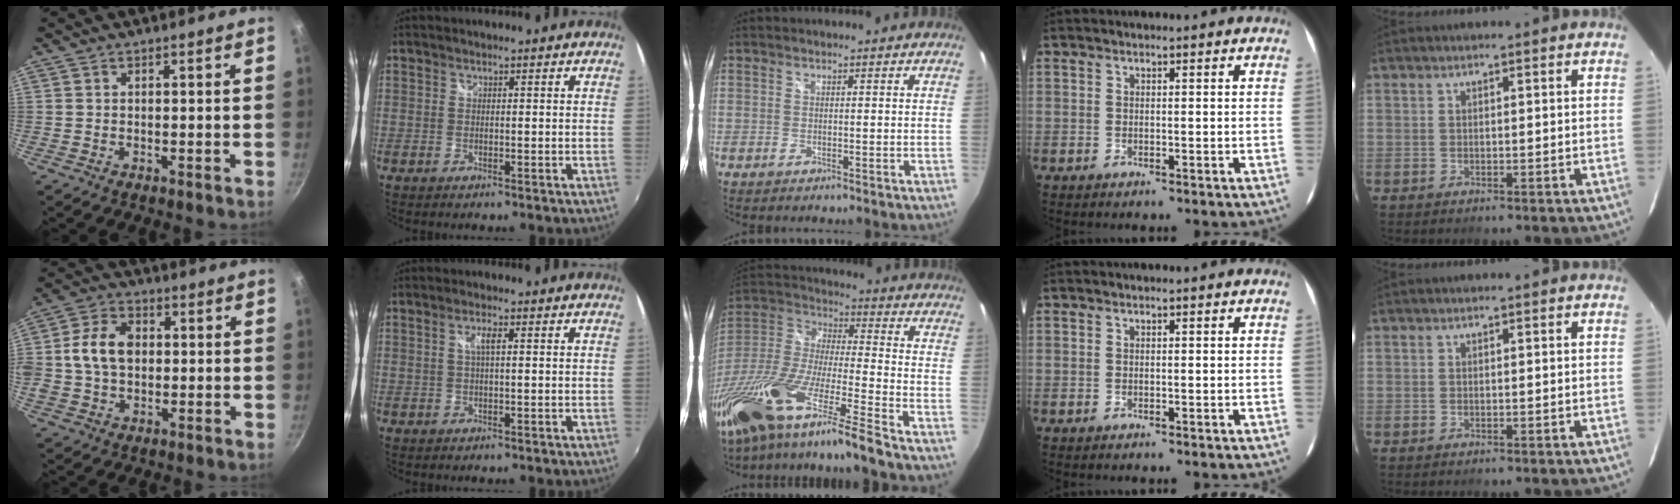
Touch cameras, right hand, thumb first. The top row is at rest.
{"thumb": {"total": 10.0, "force": [0.6, 7.3, 6.8], "torque": [-0.112, 0.016, -0.001]}, "index": {"total": 2.1, "force": [0.4, 0.2, 2.1], "torque": [-0.038, 0.003, 0.005]}, "middle": {"total": 22.6, "force": [-17.3, -0.2, 14.5], "torque": [-0.262, -0.055, -0.323]}}